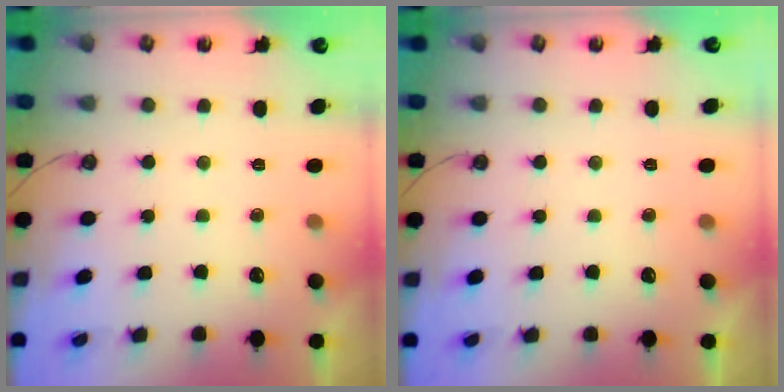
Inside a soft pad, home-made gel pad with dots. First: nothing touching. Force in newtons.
{"total": 0.0}